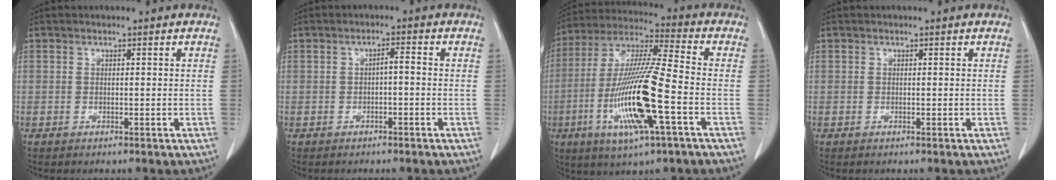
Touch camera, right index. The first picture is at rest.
{"total": 1.6, "force": [-0.4, 0.3, 1.5], "torque": [-0.024, 0.005, -0.007]}
{"total": 17.0, "force": [-5.2, 0.9, 16.1], "torque": [-0.330, -0.016, -0.099]}
{"total": 0.0}